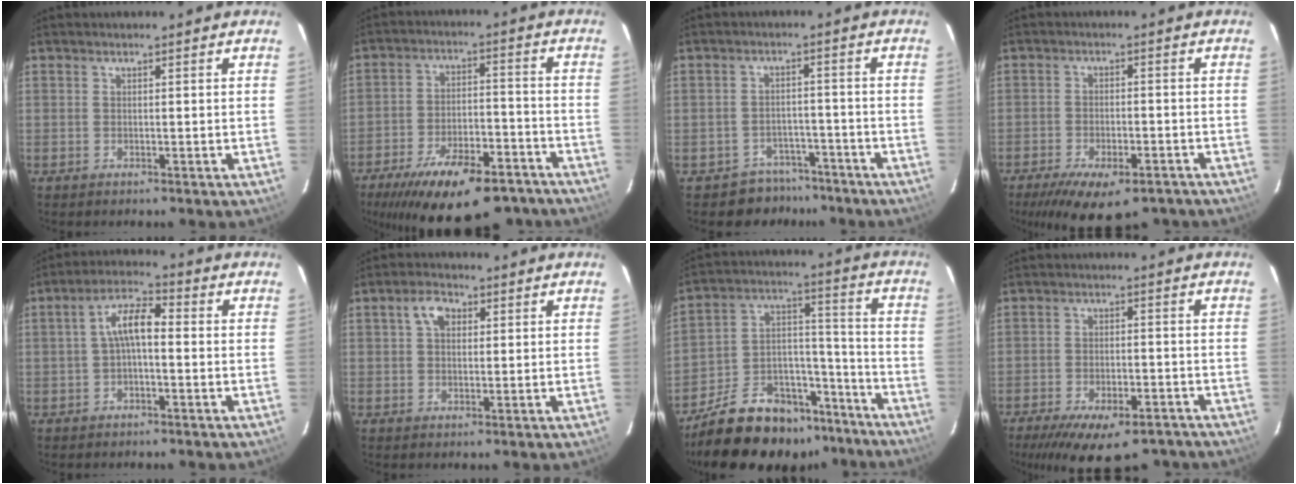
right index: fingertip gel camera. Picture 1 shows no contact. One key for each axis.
{"total": 22.2, "fx": -16.5, "fy": 8.0, "fz": 12.5, "tx": -0.223, "ty": -0.017, "tz": -0.231}
{"total": 6.1, "fx": -4.6, "fy": 4.0, "fz": -0.4, "tx": 0.007, "ty": 0.032, "tz": -0.062}
{"total": 14.0, "fx": -10.0, "fy": 5.6, "fz": 8.1, "tx": -0.164, "ty": -0.027, "tz": -0.145}
{"total": 6.1, "fx": -0.3, "fy": 2.4, "fz": 5.6, "tx": -0.113, "ty": 0.023, "tz": -0.006}
{"total": 4.3, "fx": 1.5, "fy": 2.8, "fz": 2.8, "tx": -0.052, "ty": 0.015, "tz": 0.026}
{"total": 22.6, "fx": -17.7, "fy": 10.6, "fz": 9.2, "tx": -0.177, "ty": 0.057, "tz": -0.252}
{"total": 15.8, "fx": -11.6, "fy": 6.2, "fz": 8.7, "tx": -0.173, "ty": -0.026, "tz": -0.166}